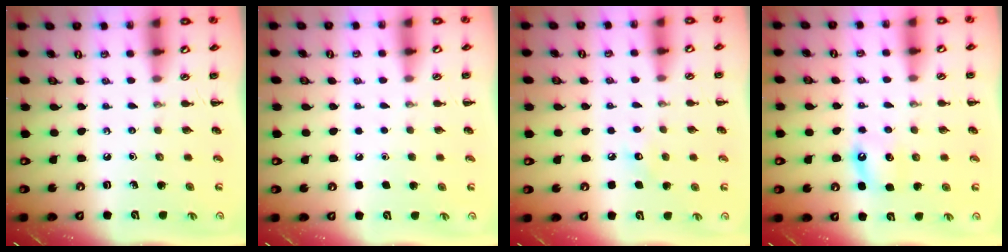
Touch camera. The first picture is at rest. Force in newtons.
{"total": 1.8, "press": 1.8, "slide": 0.1}
{"total": 5.1, "press": 4.9, "slide": 1.3}
{"total": 4.5, "press": 4.3, "slide": 1.5}